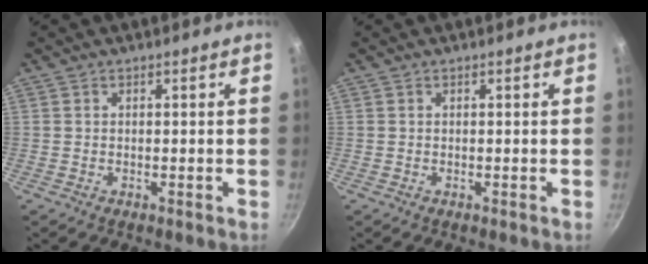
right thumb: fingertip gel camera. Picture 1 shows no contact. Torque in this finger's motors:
{"motor_torque": [-0.23, 0.21, -0.06, -0.03, 0.00]}